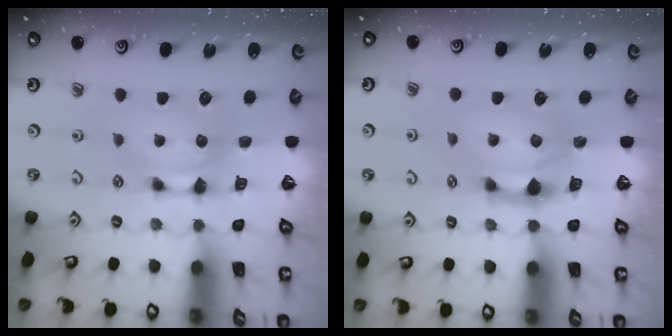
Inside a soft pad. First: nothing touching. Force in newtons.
{"total": 1.9, "press": 1.1, "slide": 1.5}